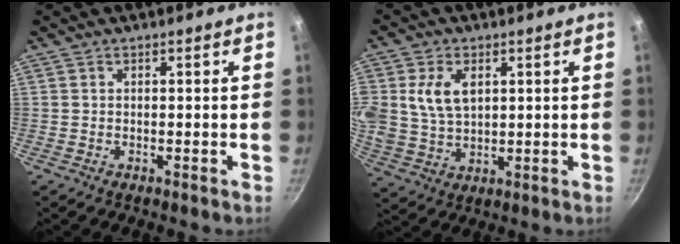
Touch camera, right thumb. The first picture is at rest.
{"total": 9.1, "force": [2.5, 6.1, 6.2], "torque": [-0.110, -0.011, 0.049]}